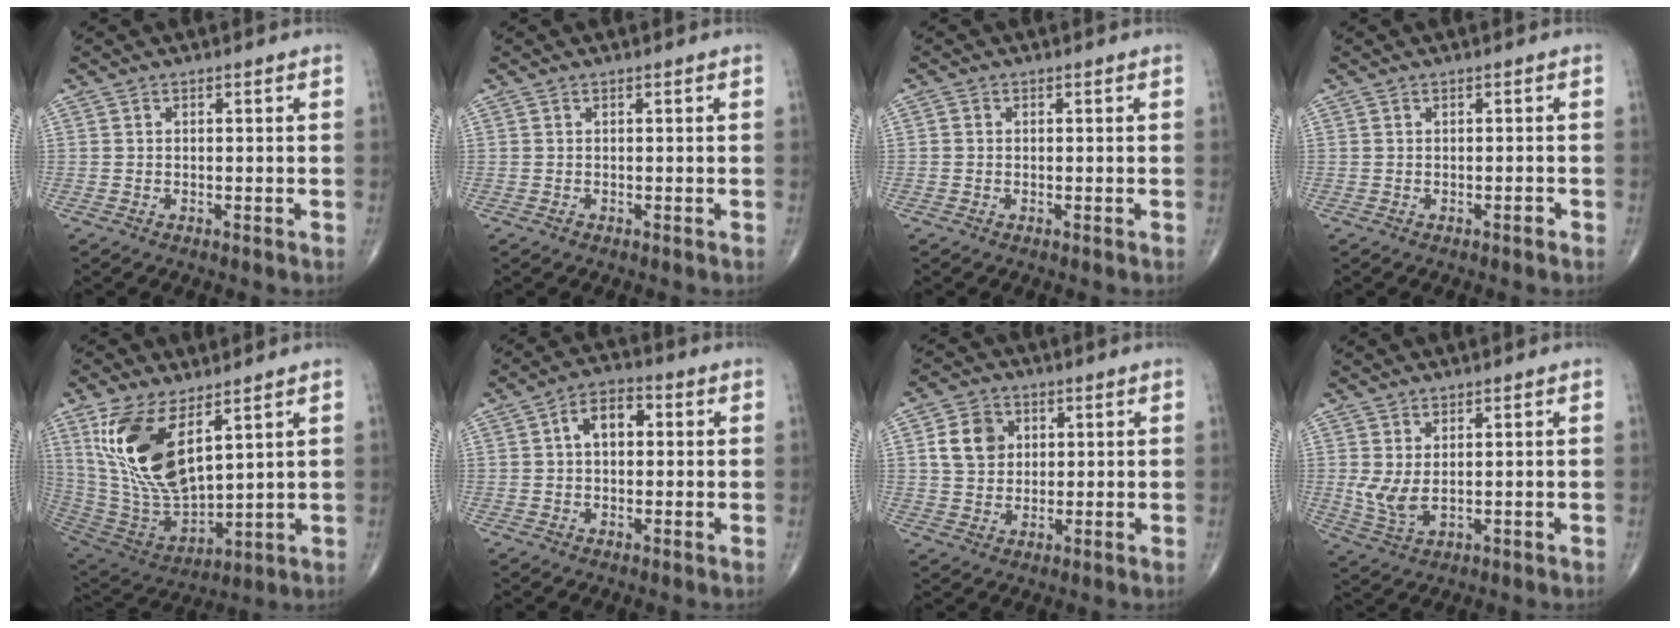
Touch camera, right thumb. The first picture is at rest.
{"total": 0.0}
{"total": 0.6, "force": [0.0, 0.6, 0.2], "torque": [-0.001, 0.001, -0.003]}
{"total": 0.6, "force": [-0.4, 0.2, 0.5], "torque": [-0.008, -0.001, -0.006]}
{"total": 18.6, "force": [8.0, 8.4, 14.6], "torque": [-0.279, -0.038, 0.174]}
{"total": 6.6, "force": [1.1, 4.1, 5.0], "torque": [-0.074, 0.018, 0.010]}
{"total": 7.4, "force": [2.0, 6.1, 3.7], "torque": [-0.045, -0.004, 0.036]}
{"total": 4.9, "force": [0.9, 2.2, 4.3], "torque": [-0.094, -0.011, 0.027]}